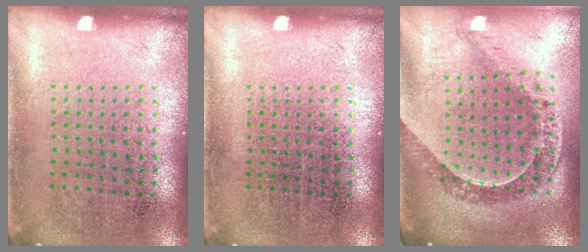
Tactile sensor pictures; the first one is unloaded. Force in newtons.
{"total": 0.0}
{"total": 1.1, "press": 1.1, "slide": 0.2}